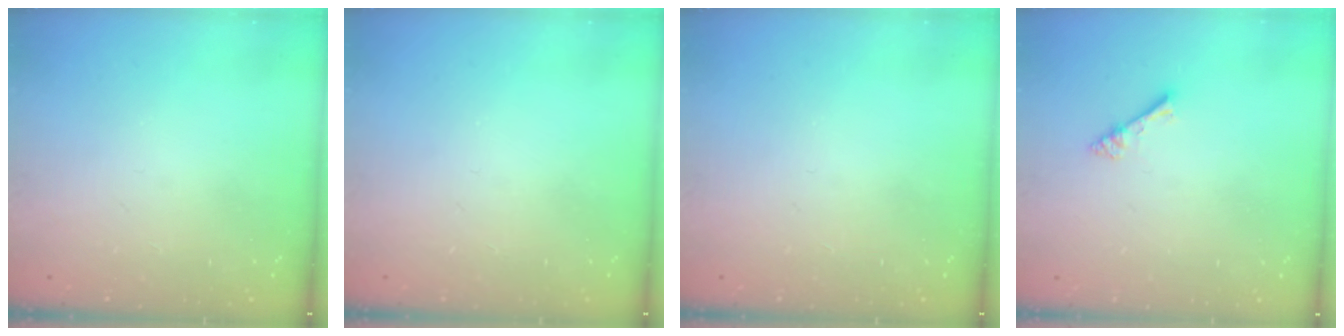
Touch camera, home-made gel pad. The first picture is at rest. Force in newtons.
{"total": 0.0}
{"total": 0.0}
{"total": 2.7, "press": 2.7, "slide": 0.2}